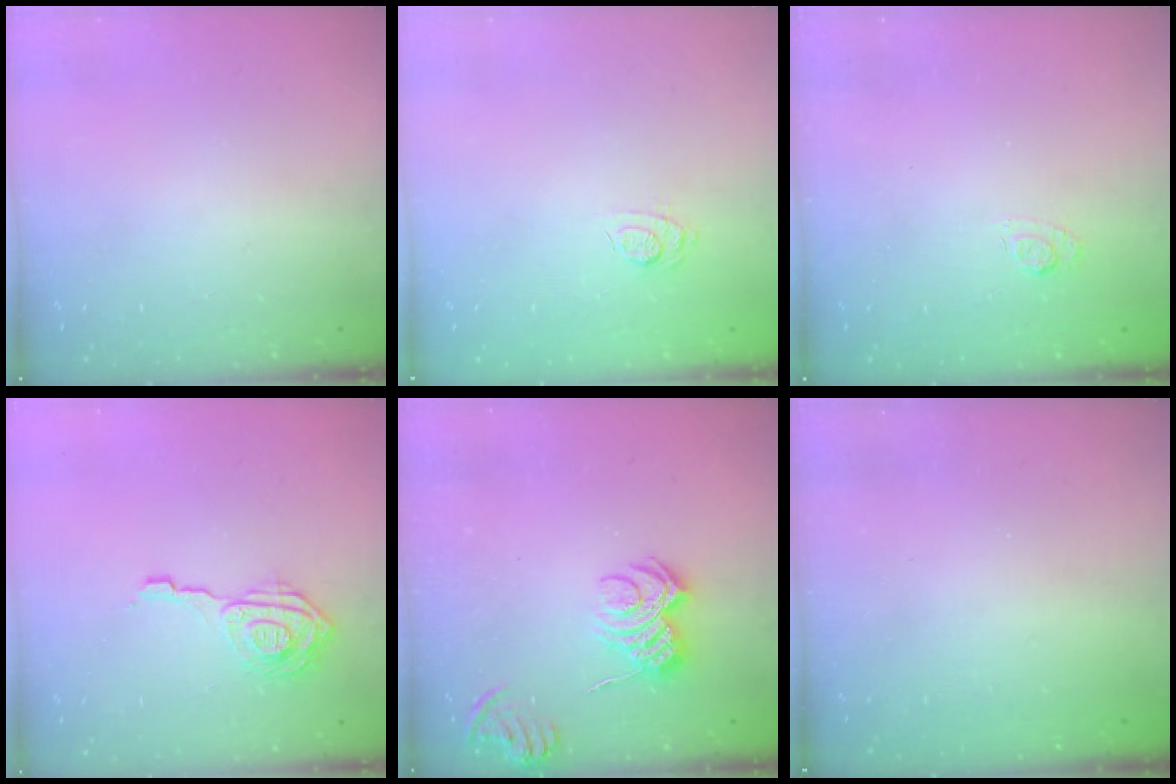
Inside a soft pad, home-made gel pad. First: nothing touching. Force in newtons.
{"total": 8.1, "press": 7.9, "slide": 1.4}
{"total": 2.7, "press": 2.3, "slide": 1.5}
{"total": 11.2, "press": 11.1, "slide": 0.9}
{"total": 7.8, "press": 7.7, "slide": 0.9}
{"total": 2.2, "press": 2.1, "slide": 0.7}